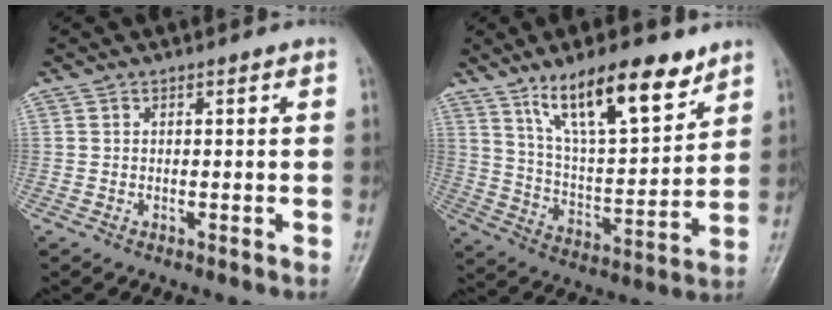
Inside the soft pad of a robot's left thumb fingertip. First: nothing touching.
{"total": 17.2, "force": [11.2, 5.5, 11.8], "torque": [-0.168, -0.054, 0.202]}